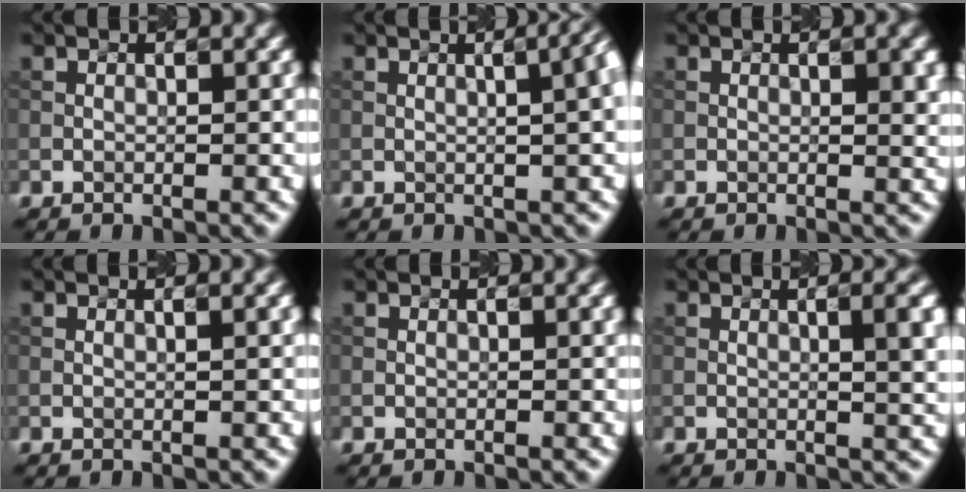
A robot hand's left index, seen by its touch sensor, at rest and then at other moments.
{"total": 8.4, "force": [2.3, 4.4, 6.8], "torque": [-0.002, 0.061, 0.000]}
{"total": 2.1, "force": [0.4, 0.6, 2.0], "torque": [-0.020, 0.004, 0.010]}
{"total": 1.8, "force": [0.4, 0.6, 1.6], "torque": [-0.019, 0.005, 0.000]}
{"total": 0.7, "force": [0.2, 0.2, 0.6], "torque": [-0.006, 0.003, 0.000]}
{"total": 4.0, "force": [0.5, 1.2, 3.7], "torque": [-0.035, 0.013, 0.011]}